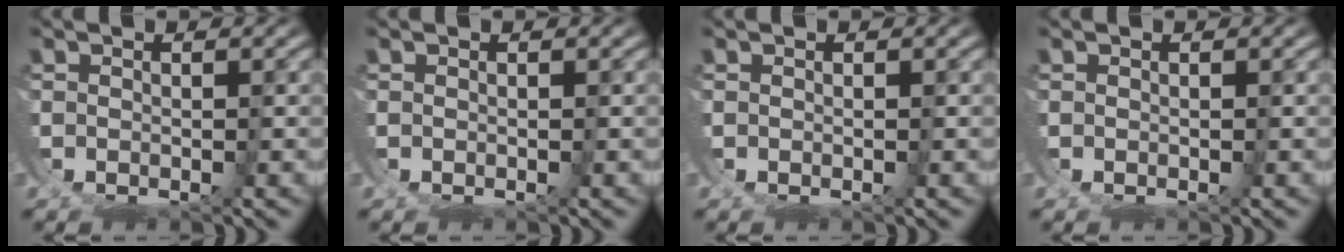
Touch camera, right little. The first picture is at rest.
{"total": 0.0}
{"total": 0.0}
{"total": 0.0}